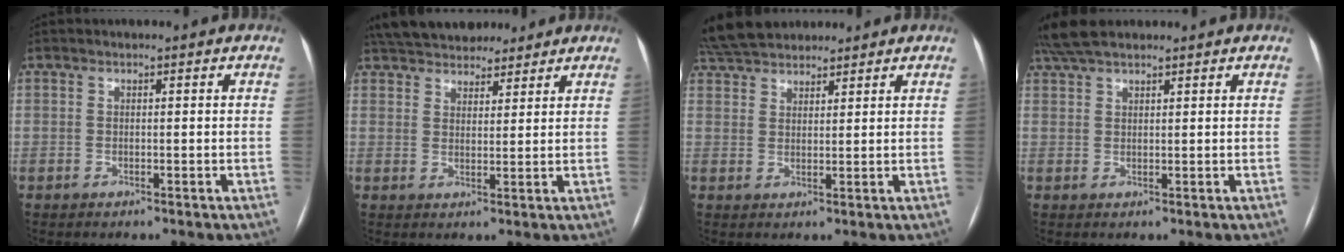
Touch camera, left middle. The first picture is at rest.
{"total": 13.4, "force": [11.7, 4.9, 4.4], "torque": [-0.075, 0.030, 0.180]}
{"total": 8.6, "force": [7.8, 2.7, 2.4], "torque": [-0.043, 0.035, 0.142]}
{"total": 5.6, "force": [4.8, 1.5, 2.5], "torque": [-0.053, 0.029, 0.094]}